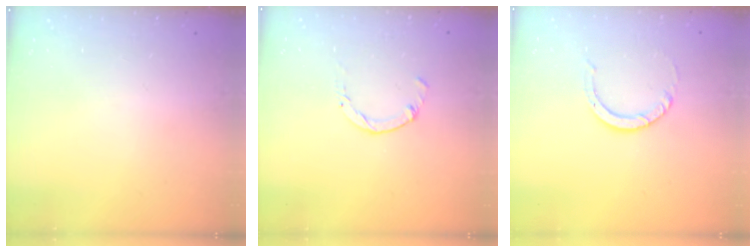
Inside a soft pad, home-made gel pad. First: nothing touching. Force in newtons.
{"total": 0.0}
{"total": 4.0, "press": 4.0, "slide": 0.3}